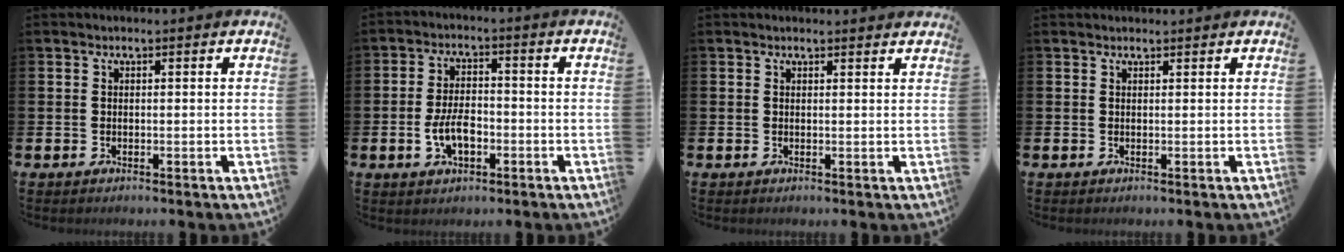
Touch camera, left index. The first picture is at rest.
{"total": 5.1, "force": [-1.5, 2.8, 4.0], "torque": [-0.072, 0.004, -0.029]}
{"total": 0.8, "force": [0.8, 0.1, 0.0], "torque": [0.008, -0.002, 0.013]}
{"total": 0.6, "force": [0.6, 0.0, 0.0], "torque": [0.010, -0.006, 0.009]}